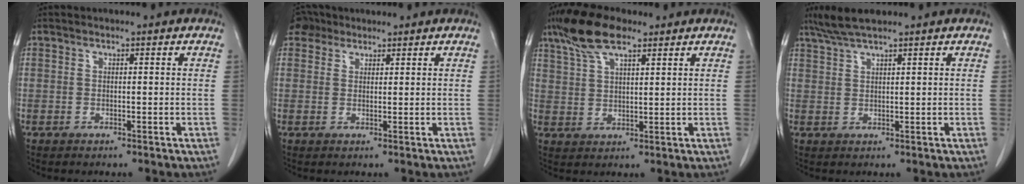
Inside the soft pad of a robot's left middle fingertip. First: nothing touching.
{"total": 2.8, "force": [2.3, 1.6, 0.0], "torque": [-0.005, 0.014, 0.042]}
{"total": 8.7, "force": [6.1, 2.4, 5.7], "torque": [-0.120, 0.018, 0.116]}
{"total": 4.6, "force": [3.9, 0.1, 2.5], "torque": [-0.057, 0.014, 0.078]}